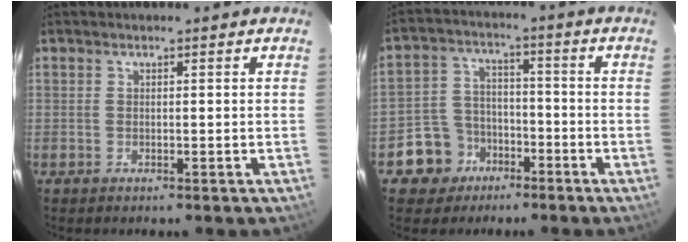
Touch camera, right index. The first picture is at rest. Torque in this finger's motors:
{"motor_torque": [-0.02, -0.26, -0.55, -0.21]}